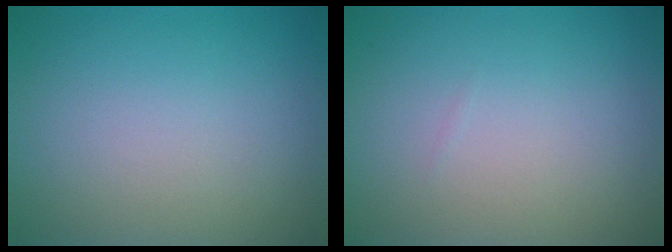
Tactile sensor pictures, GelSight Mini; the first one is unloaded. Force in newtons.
{"total": 0.0}